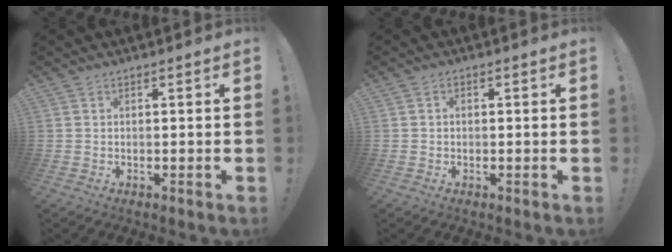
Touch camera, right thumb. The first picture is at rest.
{"total": 1.0, "force": [-0.4, 0.7, 0.6], "torque": [-0.012, 0.003, -0.006]}